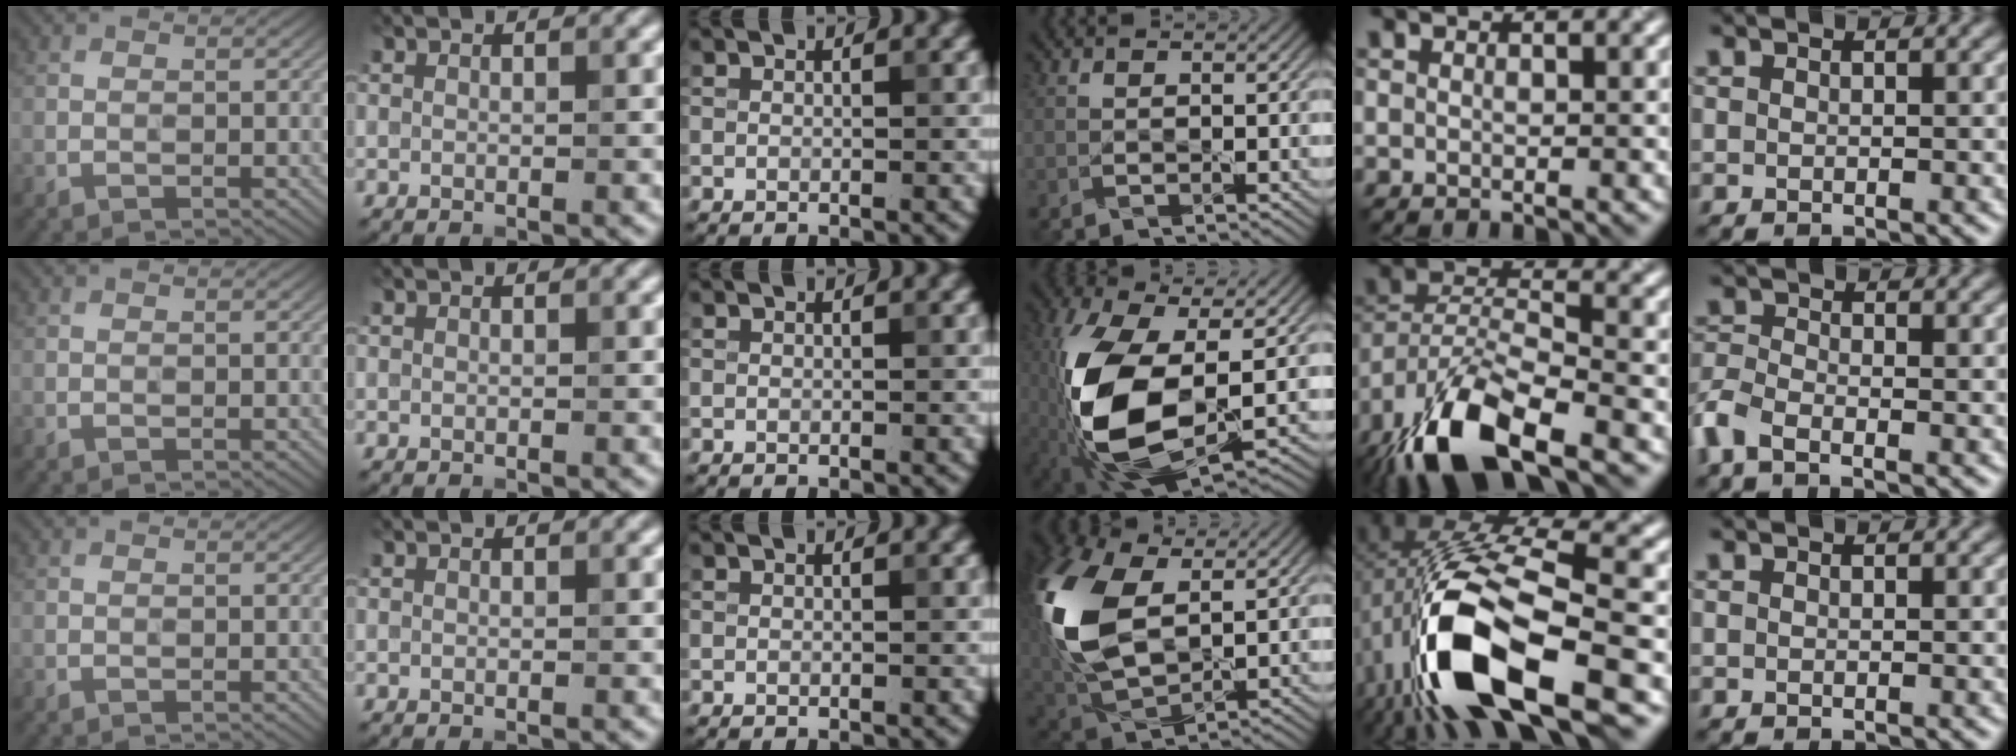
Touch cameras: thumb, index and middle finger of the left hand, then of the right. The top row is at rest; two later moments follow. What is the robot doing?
{"motion": "lift_and_place", "object": "knife"}